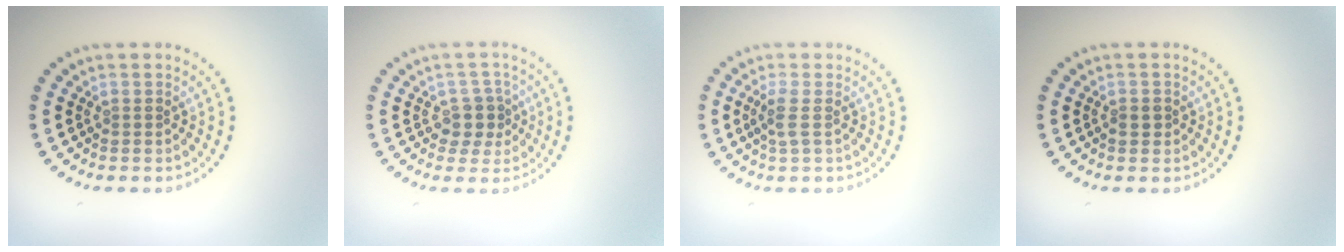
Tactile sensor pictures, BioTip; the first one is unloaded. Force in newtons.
{"total": 2.5, "press": 2.1, "slide": 1.4}
{"total": 1.4, "press": 1.2, "slide": 0.8}
{"total": 1.1, "press": 1.1, "slide": 0.3}